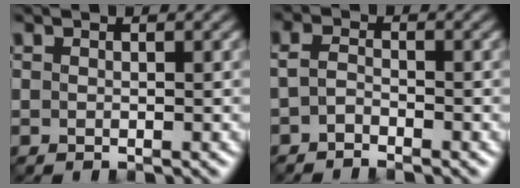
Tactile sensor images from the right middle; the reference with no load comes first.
{"total": 1.4, "force": [-1.0, 0.4, 1.0], "torque": [-0.029, 0.003, -0.026]}